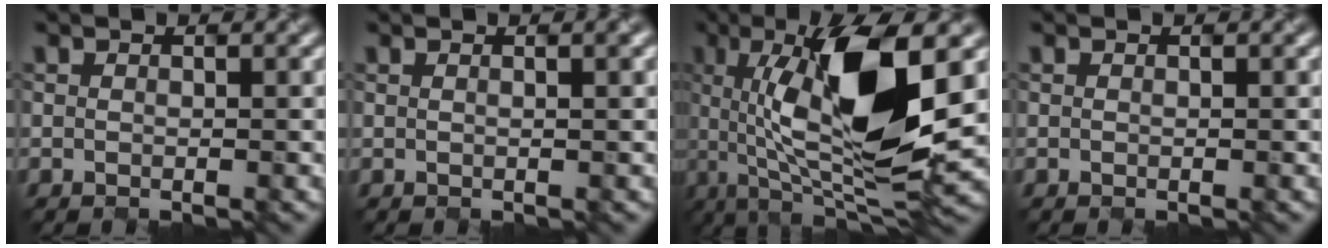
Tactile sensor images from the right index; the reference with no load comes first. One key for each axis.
{"total": 2.6, "fx": 1.2, "fy": 1.3, "fz": 1.9, "tx": -0.016, "ty": 0.024, "tz": 0.004}
{"total": 12.2, "fx": 0.8, "fy": 3.3, "fz": 11.7, "tx": -0.202, "ty": -0.006, "tz": 0.033}
{"total": 0.0}